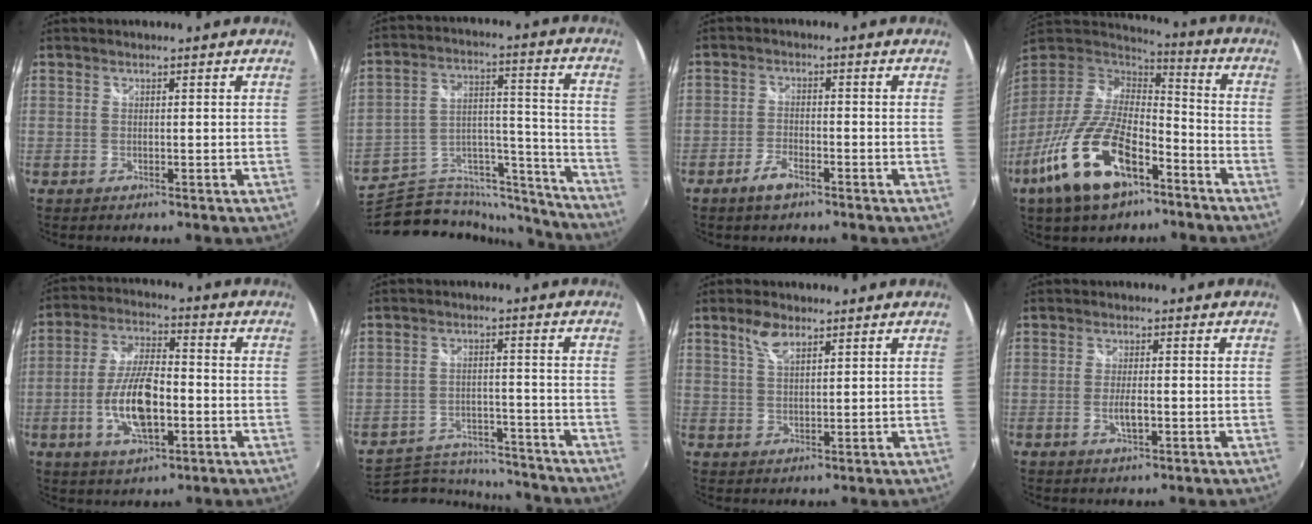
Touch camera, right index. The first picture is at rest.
{"total": 22.7, "force": [-19.5, 8.5, 8.0], "torque": [-0.132, 0.046, -0.286]}
{"total": 4.0, "force": [-2.9, 1.6, 2.3], "torque": [-0.060, -0.002, -0.055]}
{"total": 21.4, "force": [-12.0, 9.3, 15.0], "torque": [-0.310, -0.034, -0.214]}
{"total": 12.6, "force": [-3.4, 4.9, 11.2], "torque": [-0.228, -0.001, -0.061]}
{"total": 13.7, "force": [-12.5, 4.5, 3.1], "torque": [-0.082, 0.016, -0.175]}
{"total": 4.4, "force": [2.8, 1.8, 2.8], "torque": [-0.052, 0.005, 0.053]}
{"total": 3.3, "force": [-0.9, 1.0, 3.0], "torque": [-0.059, -0.006, -0.015]}